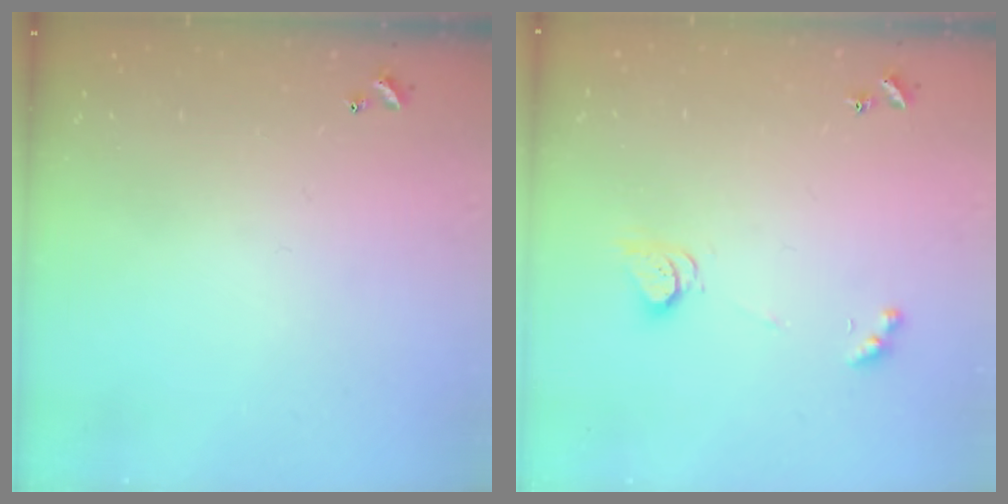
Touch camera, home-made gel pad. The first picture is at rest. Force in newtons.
{"total": 3.3, "press": 3.3, "slide": 0.3}